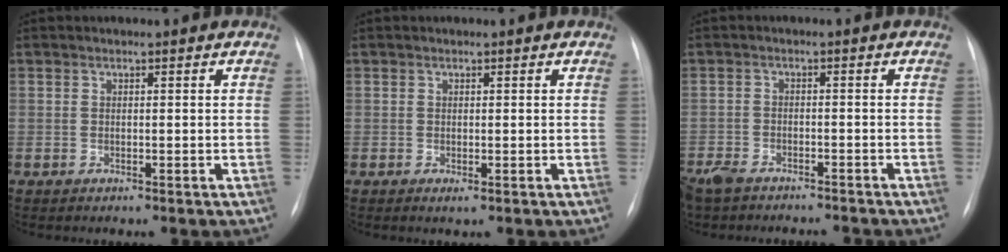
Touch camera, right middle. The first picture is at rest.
{"total": 0.6, "force": [-0.1, 0.2, 0.5], "torque": [-0.007, -0.002, 0.001]}
{"total": 9.5, "force": [-8.2, 3.2, 3.6], "torque": [-0.076, -0.005, -0.124]}